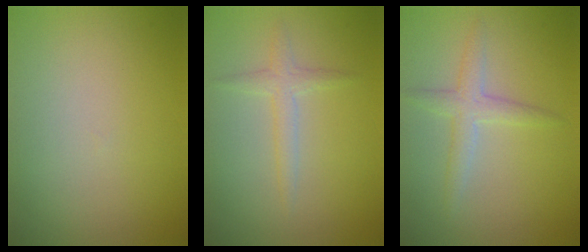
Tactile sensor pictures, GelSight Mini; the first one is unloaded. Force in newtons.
{"total": 1.7, "press": 1.7, "slide": 0.0}
{"total": 2.3, "press": 2.3, "slide": 0.1}